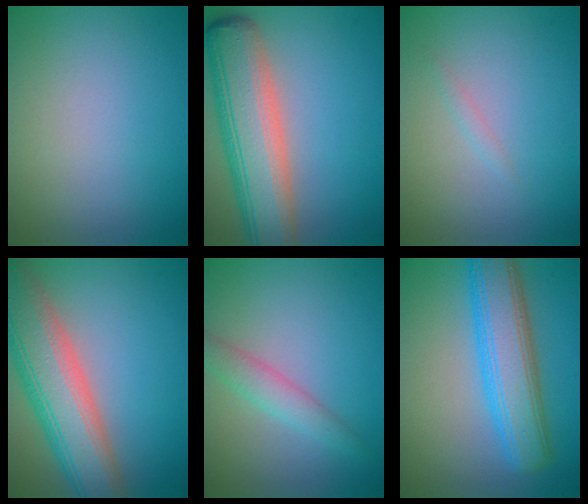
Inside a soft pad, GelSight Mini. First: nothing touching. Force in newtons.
{"total": 9.7, "press": 9.7, "slide": 0.6}
{"total": 0.7, "press": 0.7, "slide": 0.1}
{"total": 10.2, "press": 10.2, "slide": 0.7}
{"total": 2.5, "press": 2.5, "slide": 0.1}
{"total": 7.5, "press": 7.5, "slide": 0.2}